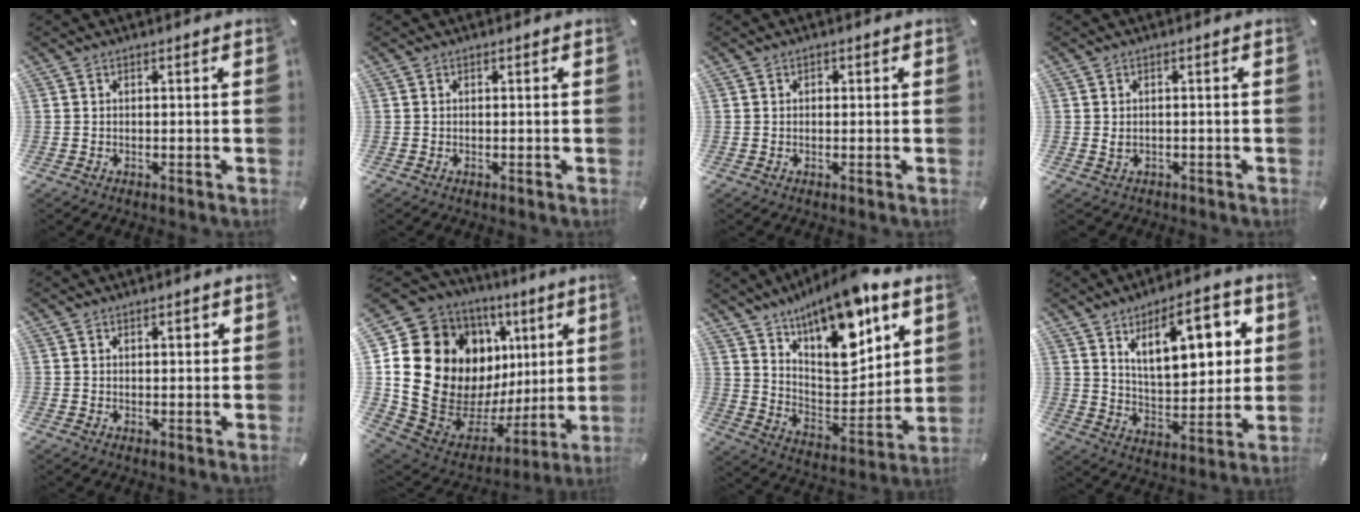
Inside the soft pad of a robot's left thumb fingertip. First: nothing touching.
{"total": 0.0}
{"total": 0.9, "force": [0.1, 0.9, 0.3], "torque": [0.001, 0.002, -0.001]}
{"total": 1.8, "force": [-0.3, 1.6, 0.8], "torque": [-0.017, 0.003, -0.007]}
{"total": 1.3, "force": [0.6, 1.0, 0.6], "torque": [-0.005, 0.001, 0.008]}
{"total": 24.1, "force": [4.4, 18.0, 15.4], "torque": [-0.260, -0.079, 0.121]}
{"total": 16.9, "force": [12.0, 7.3, 9.5], "torque": [-0.148, -0.083, 0.210]}
{"total": 16.3, "force": [8.0, 7.9, 11.8], "torque": [-0.174, -0.022, 0.131]}